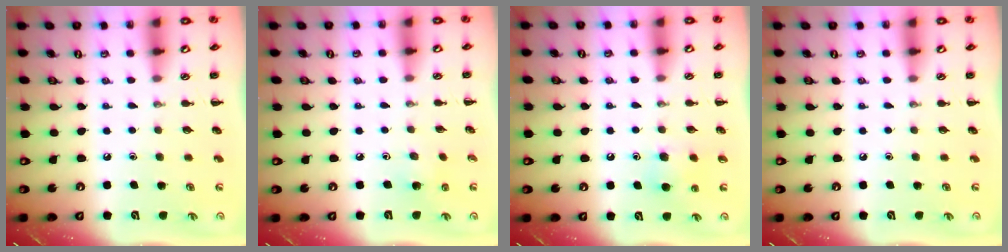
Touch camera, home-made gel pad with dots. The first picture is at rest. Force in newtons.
{"total": 3.7, "press": 3.5, "slide": 1.1}
{"total": 6.7, "press": 6.5, "slide": 1.6}
{"total": 0.0}